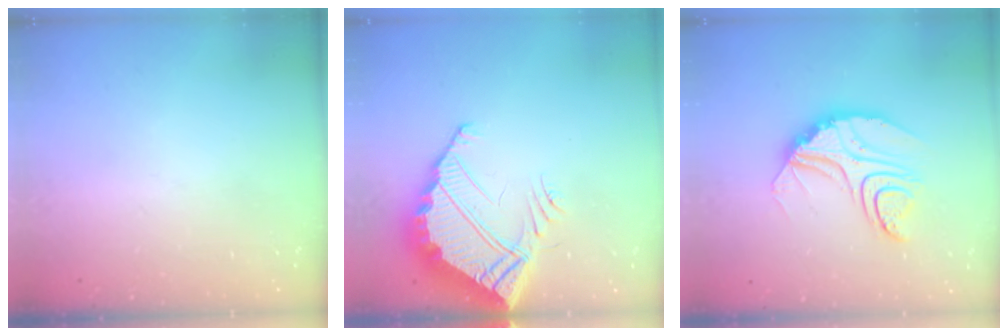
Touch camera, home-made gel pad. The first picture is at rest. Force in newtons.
{"total": 10.2, "press": 10.2, "slide": 0.6}
{"total": 11.8, "press": 11.8, "slide": 0.8}